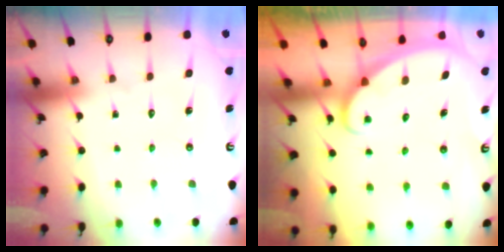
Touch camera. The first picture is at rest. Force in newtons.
{"total": 1.9, "press": 1.9, "slide": 0.0}